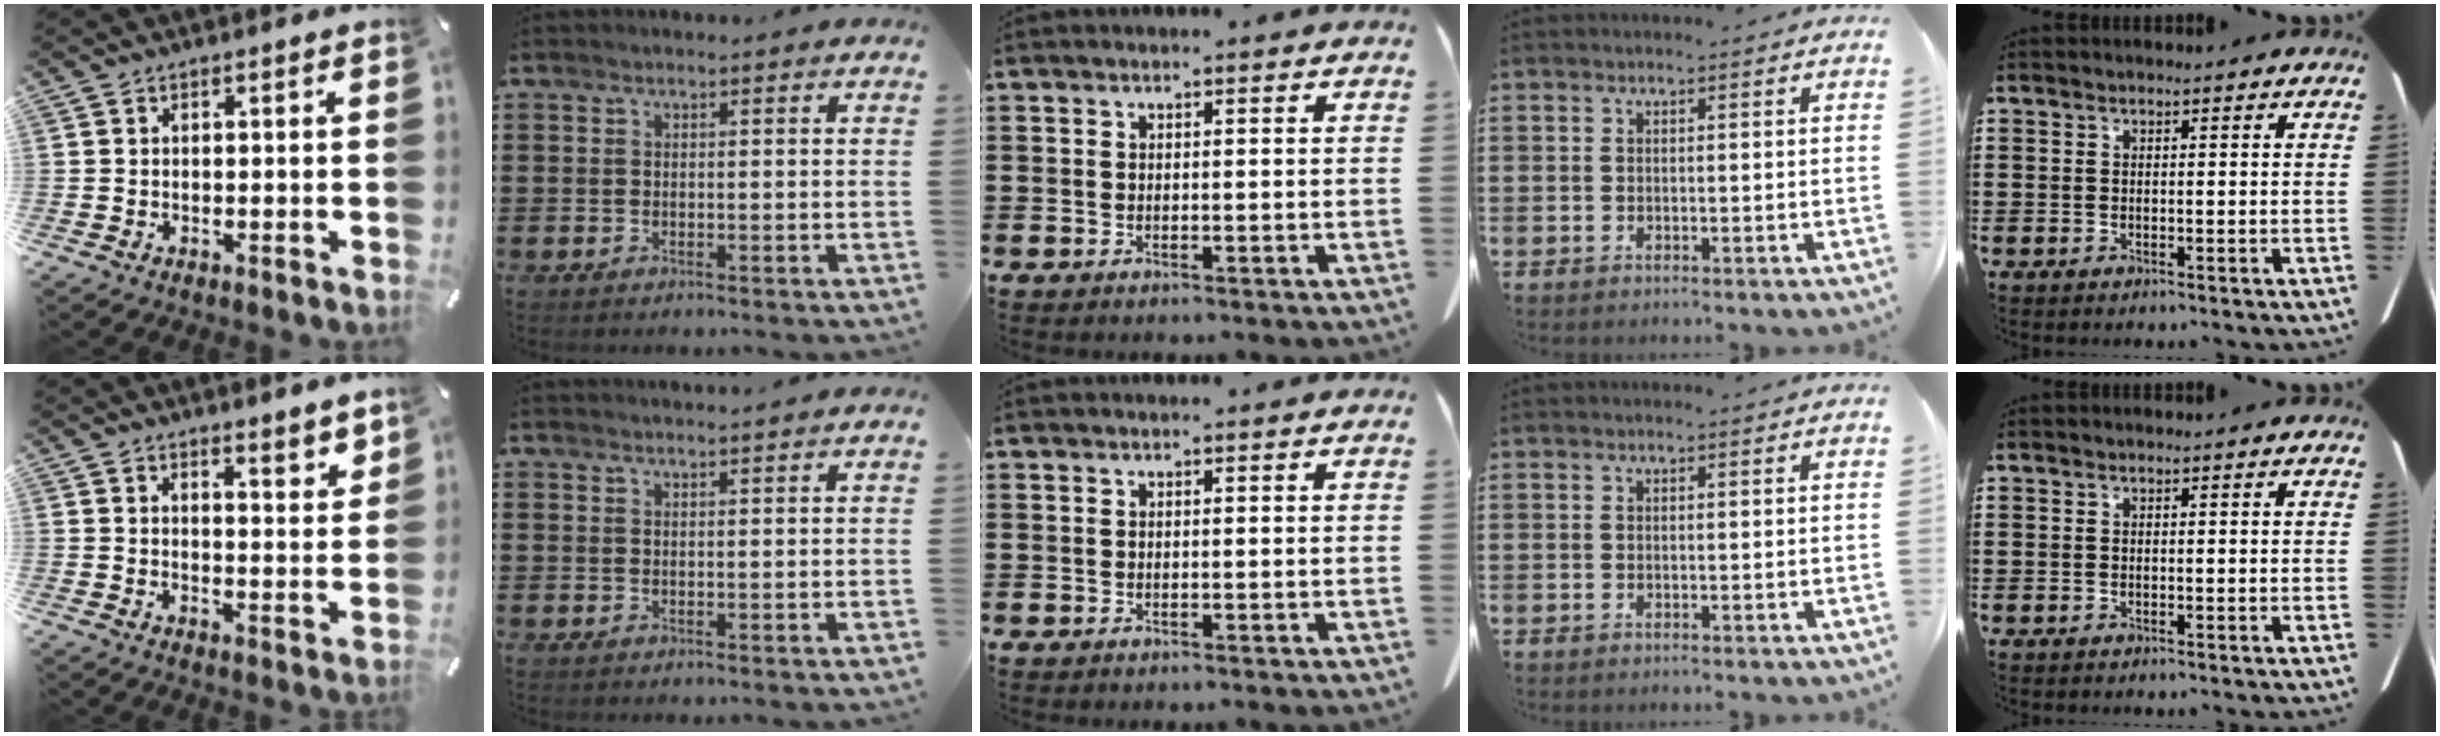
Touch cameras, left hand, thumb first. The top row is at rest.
{"thumb": {"total": 4.4, "force": [4.1, 1.1, 1.1], "torque": [-0.002, -0.040, 0.068]}, "index": {"total": 1.2, "force": [1.2, -0.2, 0.1], "torque": [-0.004, -0.003, 0.023]}}